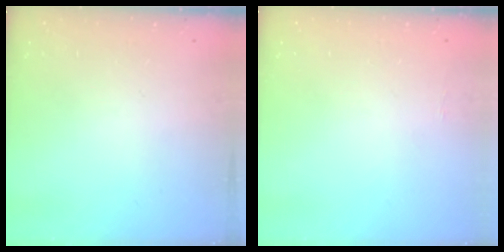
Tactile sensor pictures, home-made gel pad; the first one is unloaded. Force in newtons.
{"total": 3.5, "press": 3.5, "slide": 0.6}